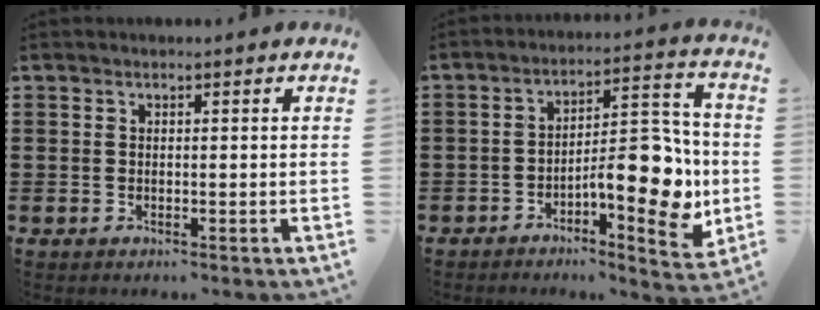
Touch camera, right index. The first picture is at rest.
{"total": 11.7, "force": [-2.8, 4.7, 10.4], "torque": [-0.120, -0.002, -0.051]}